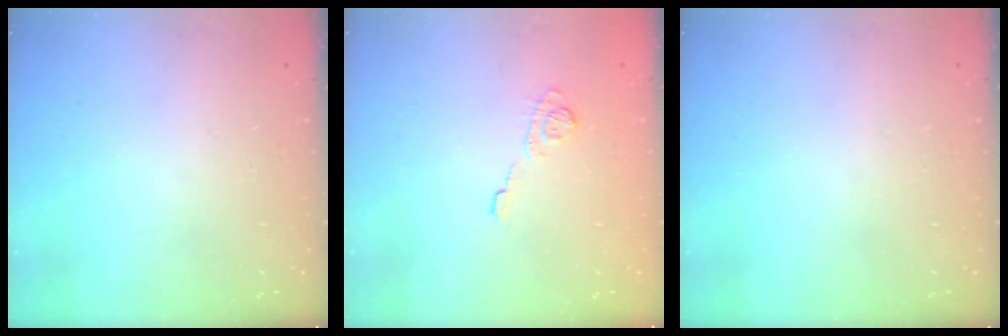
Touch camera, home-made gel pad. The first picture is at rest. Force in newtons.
{"total": 9.9, "press": 9.8, "slide": 1.4}
{"total": 0.0}